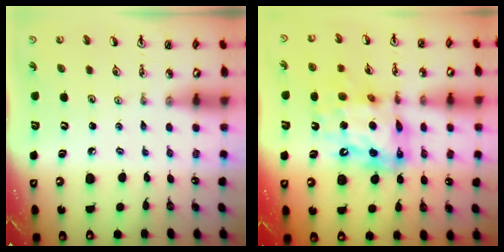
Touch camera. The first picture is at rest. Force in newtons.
{"total": 16.2, "press": 16.2, "slide": 1.6}